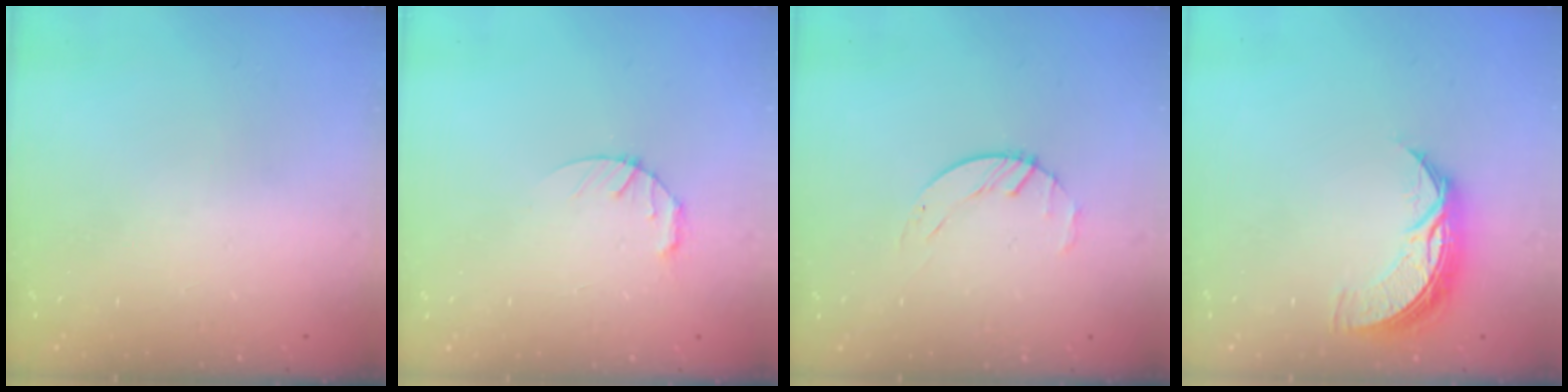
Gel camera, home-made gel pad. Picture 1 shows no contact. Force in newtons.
{"total": 3.1, "press": 3.1, "slide": 0.4}
{"total": 1.6, "press": 1.6, "slide": 0.3}
{"total": 8.7, "press": 8.7, "slide": 0.3}